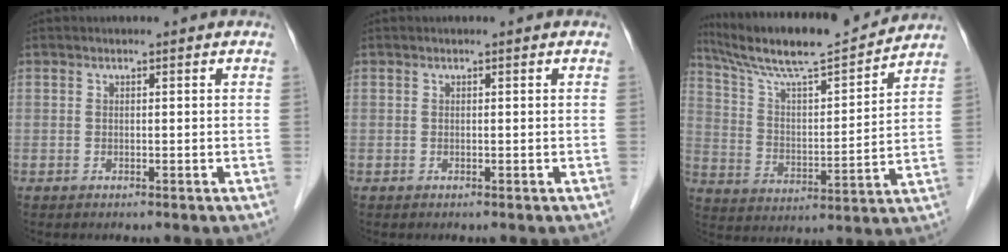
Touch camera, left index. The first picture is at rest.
{"total": 0.0}
{"total": 16.9, "force": [15.4, 0.7, 6.9], "torque": [-0.131, 0.006, 0.260]}